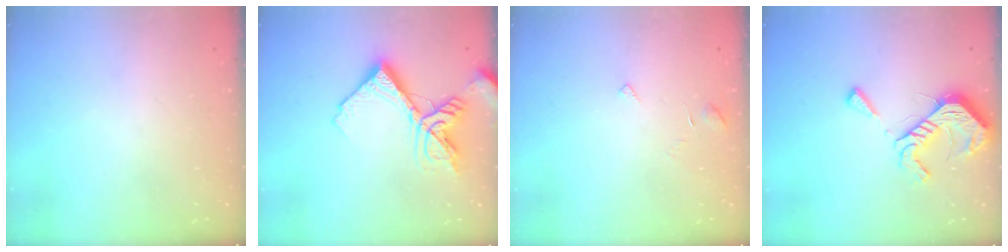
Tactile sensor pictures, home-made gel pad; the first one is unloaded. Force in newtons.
{"total": 15.1, "press": 14.9, "slide": 1.9}
{"total": 3.6, "press": 3.6, "slide": 0.3}
{"total": 14.4, "press": 14.3, "slide": 0.5}